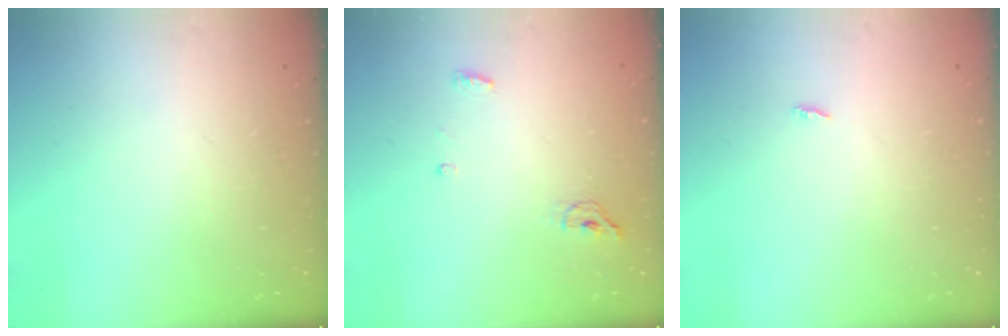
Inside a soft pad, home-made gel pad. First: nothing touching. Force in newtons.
{"total": 4.4, "press": 4.3, "slide": 1.1}
{"total": 1.8, "press": 1.8, "slide": 0.2}